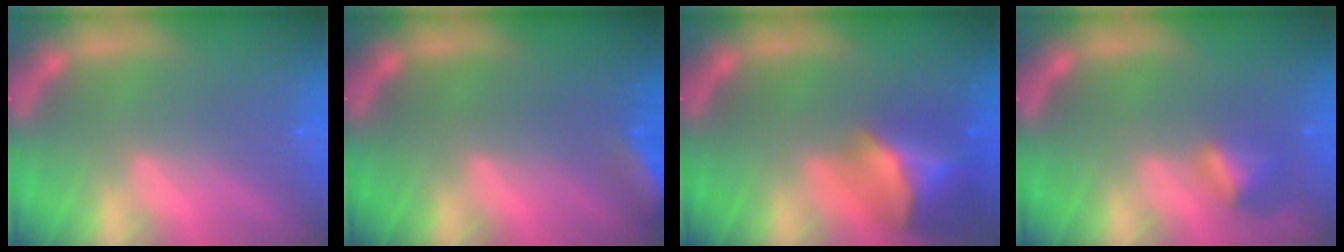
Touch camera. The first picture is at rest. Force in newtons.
{"total": 4.4}
{"total": 8.0}
{"total": 2.4}